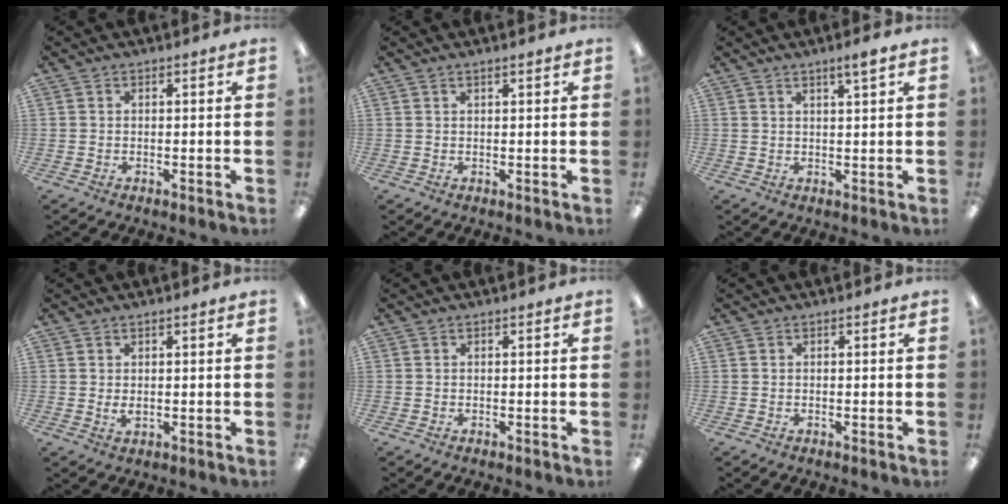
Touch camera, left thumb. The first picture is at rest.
{"total": 1.0, "force": [0.8, 0.1, 0.6], "torque": [-0.012, 0.001, 0.013]}
{"total": 2.7, "force": [2.0, 0.0, 1.8], "torque": [-0.031, -0.004, 0.032]}
{"total": 1.9, "force": [0.2, 0.9, 1.7], "torque": [-0.027, -0.002, 0.002]}
{"total": 0.0}
{"total": 0.0}